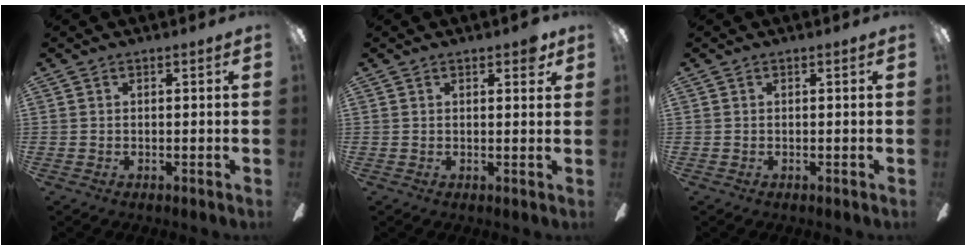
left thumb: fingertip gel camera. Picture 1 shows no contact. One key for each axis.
{"total": 3.2, "fx": 2.2, "fy": 1.1, "fz": 2.0, "tx": -0.020, "ty": -0.007, "tz": 0.033}
{"total": 0.0}